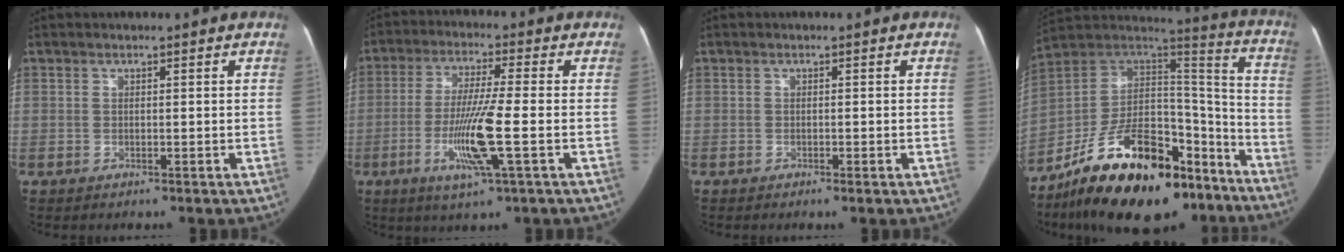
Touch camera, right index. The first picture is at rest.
{"total": 10.2, "force": [-2.8, -0.4, 9.8], "torque": [-0.194, -0.016, -0.056]}
{"total": 0.8, "force": [-0.5, 0.0, 0.7], "torque": [-0.012, -0.002, -0.005]}
{"total": 27.1, "force": [-18.1, 12.5, 15.8], "torque": [-0.243, 0.040, -0.281]}